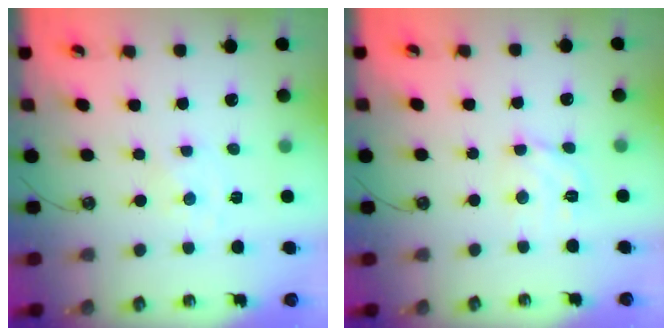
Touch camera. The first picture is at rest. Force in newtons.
{"total": 7.0, "press": 7.0, "slide": 0.5}